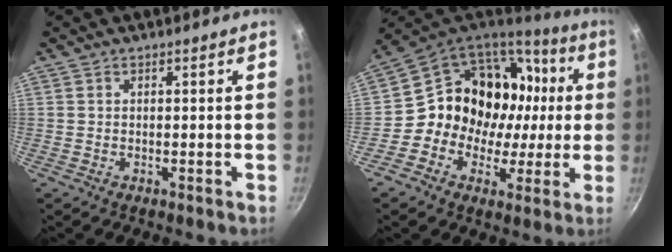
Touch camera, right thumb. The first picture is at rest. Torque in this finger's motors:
{"motor_torque": [-0.48, 1.90, 0.84, -0.91, 0.09]}